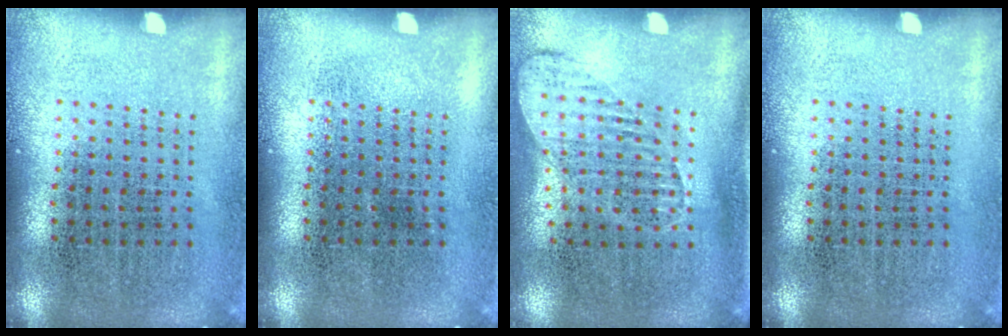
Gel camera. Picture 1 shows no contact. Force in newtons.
{"total": 0.0}
{"total": 1.4, "press": 1.1, "slide": 0.8}
{"total": 0.0}